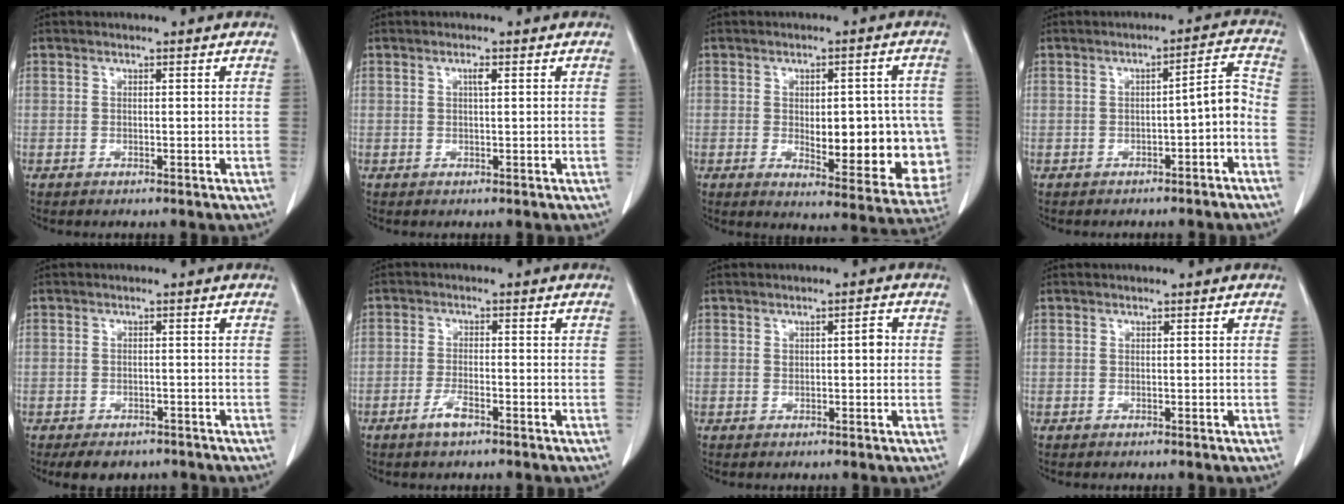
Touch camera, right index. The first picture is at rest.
{"total": 1.1, "force": [0.4, 0.1, 1.0], "torque": [-0.021, 0.002, 0.006]}
{"total": 15.6, "force": [-1.7, 6.0, 14.3], "torque": [-0.141, 0.009, 0.003]}
{"total": 5.0, "force": [-2.2, 0.9, 4.4], "torque": [-0.056, 0.024, -0.029]}
{"total": 5.2, "force": [-4.0, 2.8, 1.7], "torque": [-0.017, 0.001, -0.051]}
{"total": 3.0, "force": [-2.0, 0.5, 2.2], "torque": [-0.046, -0.001, -0.038]}
{"total": 2.3, "force": [0.4, 0.8, 2.1], "torque": [-0.033, 0.010, 0.008]}
{"total": 0.0}